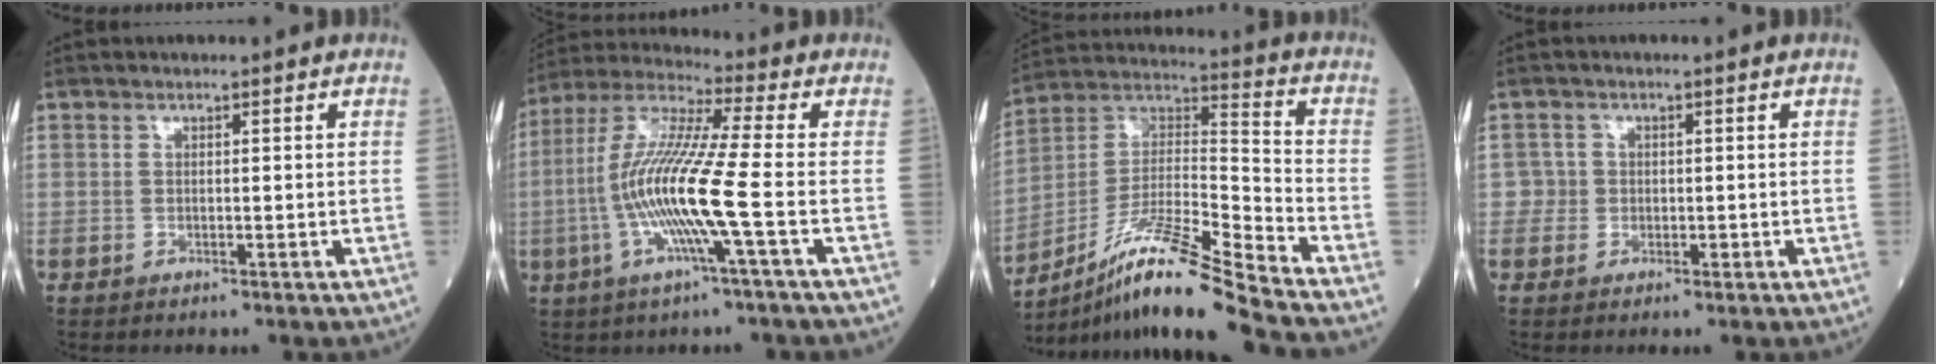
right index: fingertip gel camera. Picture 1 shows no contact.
{"total": 14.1, "force": [-2.9, -0.6, 13.7], "torque": [-0.284, -0.003, -0.067]}
{"total": 16.6, "force": [-13.2, -1.4, 9.9], "torque": [-0.192, 0.009, -0.237]}
{"total": 1.8, "force": [-0.2, 1.8, -0.1], "torque": [0.009, 0.009, -0.005]}